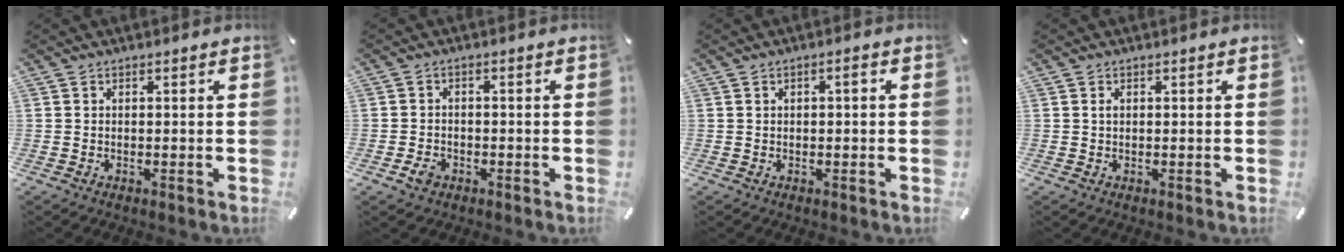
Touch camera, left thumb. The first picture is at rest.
{"total": 3.3, "force": [-1.7, 2.4, 1.4], "torque": [-0.030, 0.006, -0.033]}
{"total": 1.6, "force": [0.0, 0.8, 1.4], "torque": [-0.027, 0.005, -0.002]}
{"total": 0.8, "force": [0.2, 0.5, 0.6], "torque": [-0.013, 0.002, 0.003]}